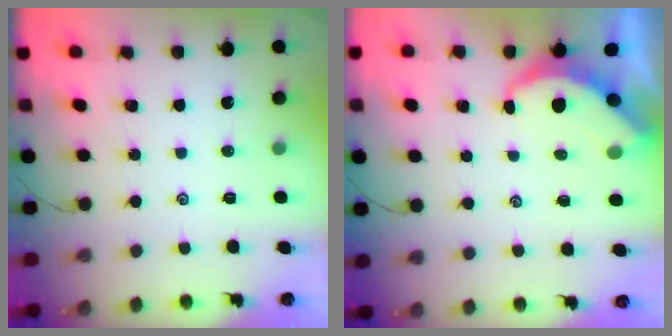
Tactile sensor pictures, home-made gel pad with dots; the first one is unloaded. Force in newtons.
{"total": 5.0, "press": 4.9, "slide": 0.5}